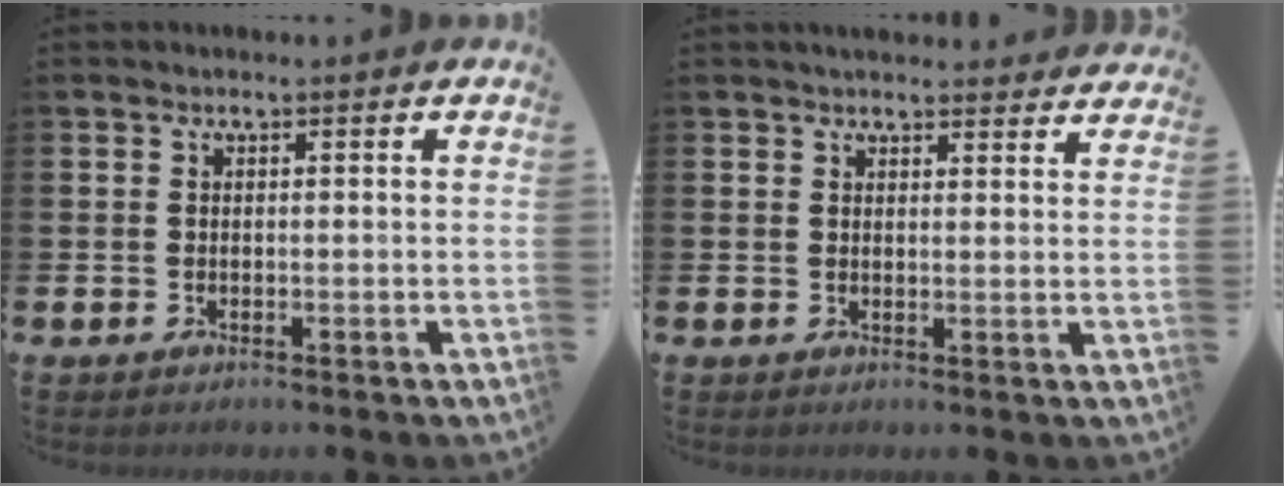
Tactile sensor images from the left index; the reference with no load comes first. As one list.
[{"total": 2.9, "force": [2.9, 0.3, -0.1], "torque": [-0.001, -0.015, 0.053]}]